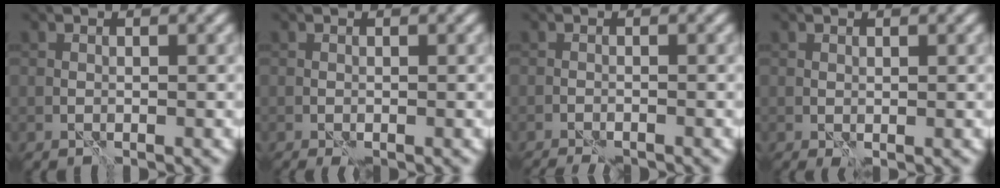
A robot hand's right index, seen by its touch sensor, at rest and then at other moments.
{"total": 0.8, "force": [-0.5, 0.2, 0.6], "torque": [-0.013, -0.004, -0.007]}
{"total": 2.7, "force": [-2.4, 0.4, 1.2], "torque": [-0.029, -0.005, -0.038]}
{"total": 0.7, "force": [-0.1, 0.3, 0.6], "torque": [-0.011, -0.002, -0.001]}